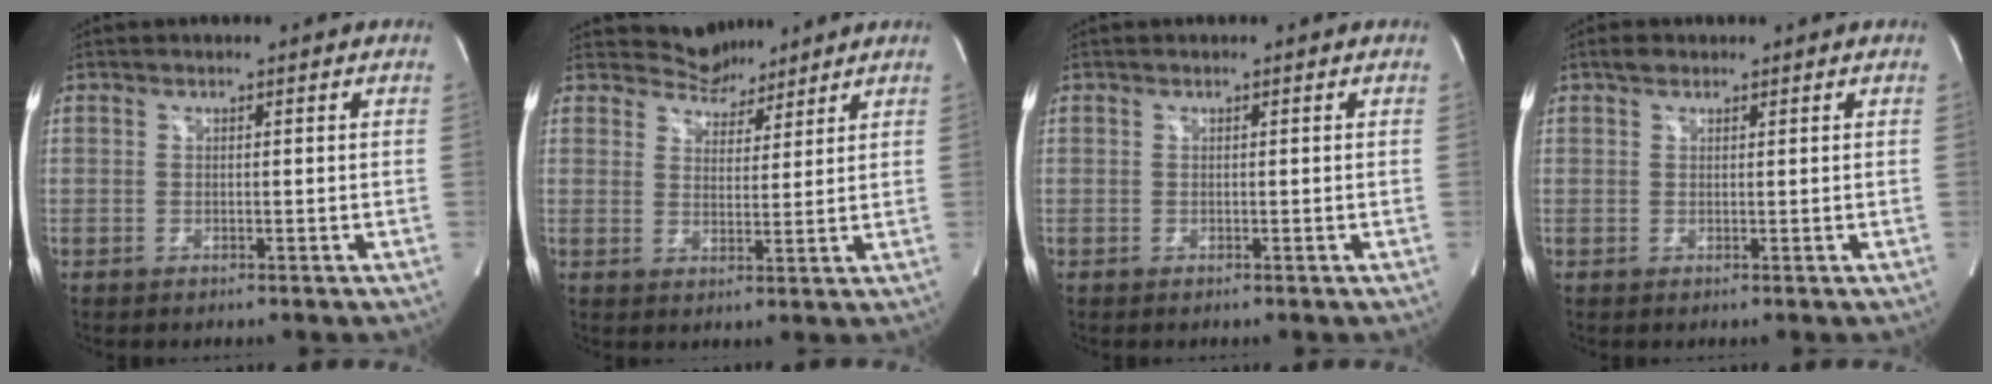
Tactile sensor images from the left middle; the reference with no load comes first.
{"total": 5.2, "force": [4.9, 1.8, -0.1], "torque": [0.000, 0.003, 0.083]}
{"total": 0.0}
{"total": 1.5, "force": [1.2, 0.8, 0.6], "torque": [-0.016, 0.012, 0.021]}